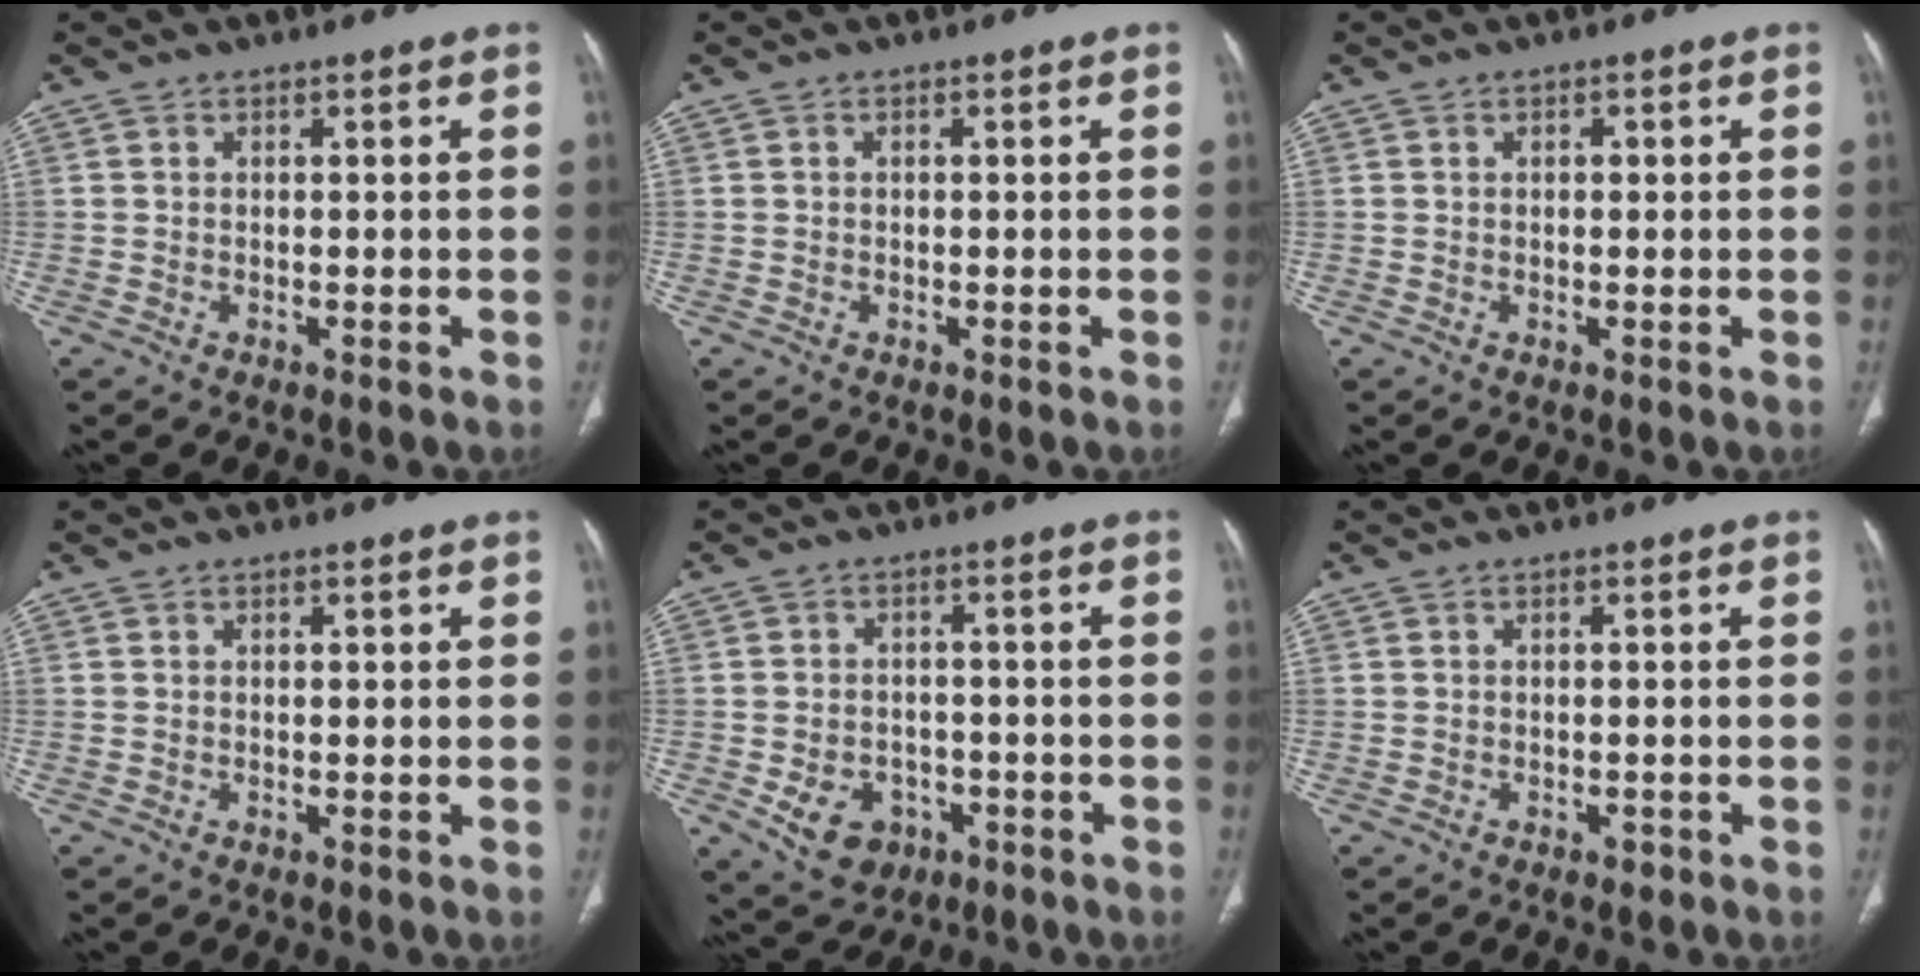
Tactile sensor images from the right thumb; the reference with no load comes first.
{"total": 0.0}
{"total": 1.1, "force": [0.4, 0.6, 0.8], "torque": [-0.013, 0.002, 0.007]}
{"total": 0.5, "force": [0.3, 0.2, 0.4], "torque": [-0.008, 0.000, 0.005]}
{"total": 8.0, "force": [-3.0, 6.4, 3.8], "torque": [-0.046, 0.021, -0.035]}
{"total": 1.0, "force": [-0.4, 0.7, 0.6], "torque": [-0.009, 0.002, -0.005]}